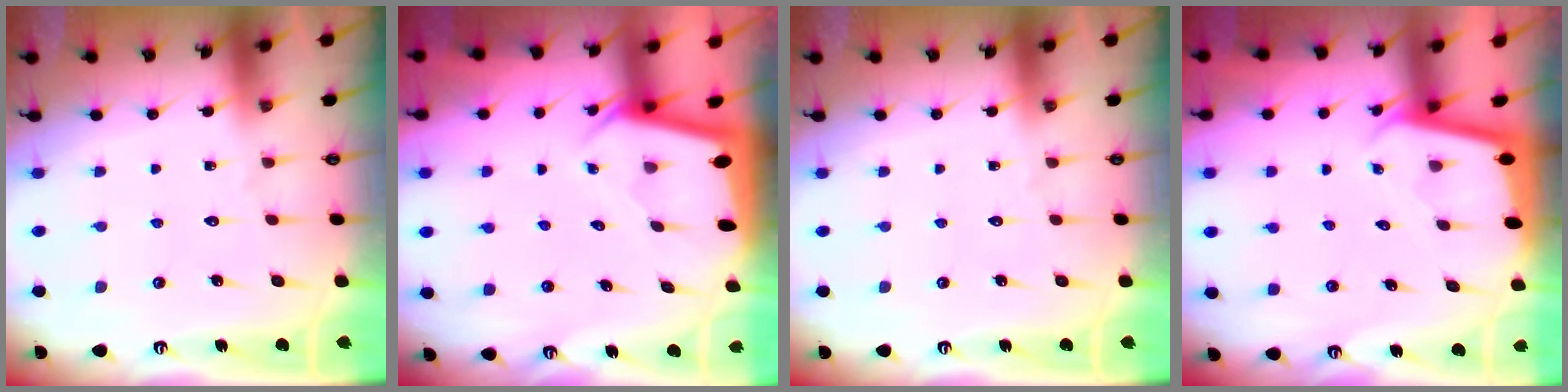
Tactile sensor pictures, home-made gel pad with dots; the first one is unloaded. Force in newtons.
{"total": 2.0, "press": 2.0, "slide": 0.1}
{"total": 0.0}
{"total": 1.7, "press": 1.7, "slide": 0.0}